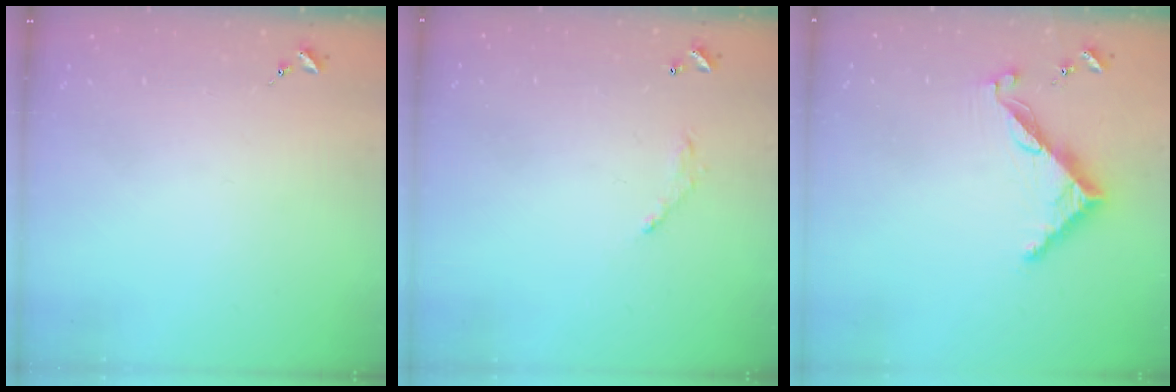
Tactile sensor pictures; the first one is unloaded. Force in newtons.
{"total": 6.2, "press": 6.2, "slide": 0.4}
{"total": 8.7, "press": 8.7, "slide": 0.6}